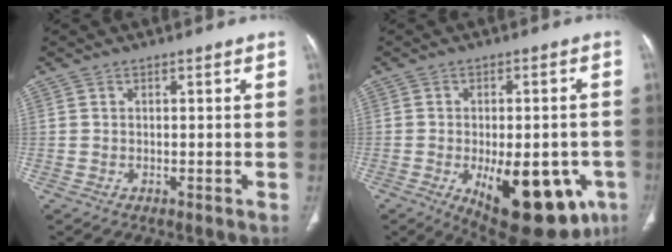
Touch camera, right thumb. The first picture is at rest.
{"total": 21.1, "force": [-7.6, 9.8, 17.0], "torque": [-0.169, -0.001, -0.084]}